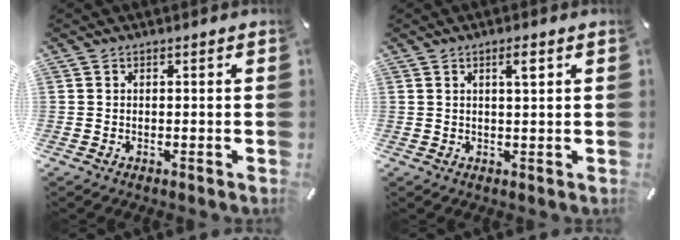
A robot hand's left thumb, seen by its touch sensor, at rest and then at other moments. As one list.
[{"total": 2.7, "force": [1.2, 0.3, 2.4], "torque": [-0.050, 0.003, 0.018]}]